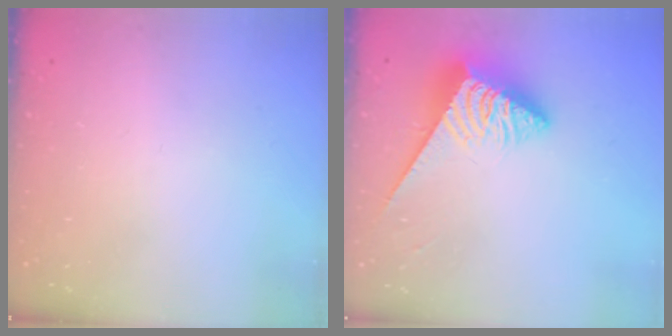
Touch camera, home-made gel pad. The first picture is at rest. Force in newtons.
{"total": 6.0, "press": 6.0, "slide": 0.4}